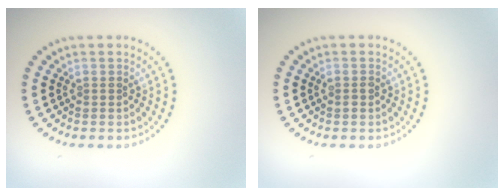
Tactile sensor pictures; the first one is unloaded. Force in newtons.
{"total": 0.8, "press": 0.7, "slide": 0.3}